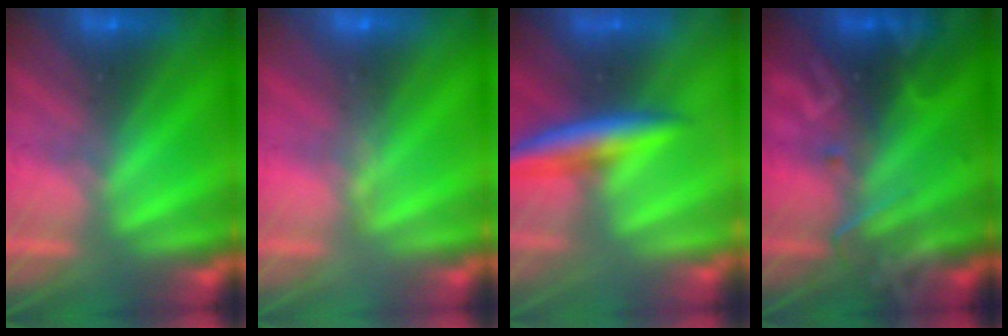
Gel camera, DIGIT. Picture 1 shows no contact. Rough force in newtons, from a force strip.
{"total": 3.1}
{"total": 9.6}
{"total": 2.4}